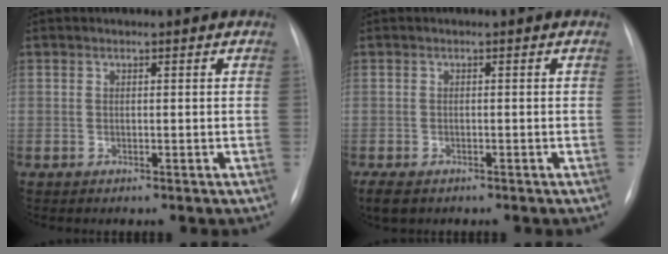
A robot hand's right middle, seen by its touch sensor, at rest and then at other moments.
{"total": 5.0, "force": [-3.5, 2.7, 2.5], "torque": [-0.045, -0.010, -0.052]}